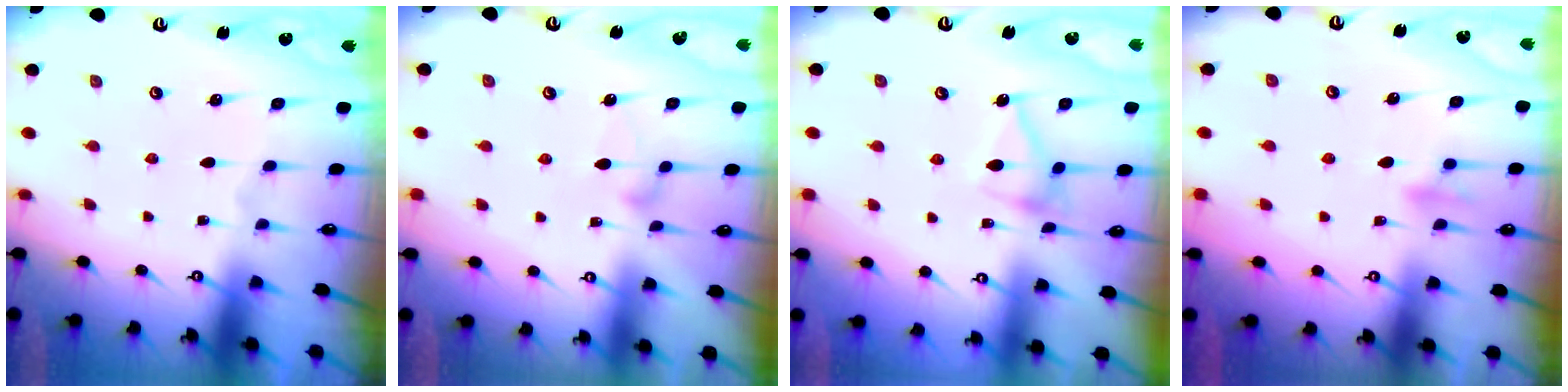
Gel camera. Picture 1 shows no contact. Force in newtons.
{"total": 6.9, "press": 6.9, "slide": 0.4}
{"total": 12.6, "press": 12.6, "slide": 0.3}
{"total": 9.0, "press": 8.9, "slide": 1.4}